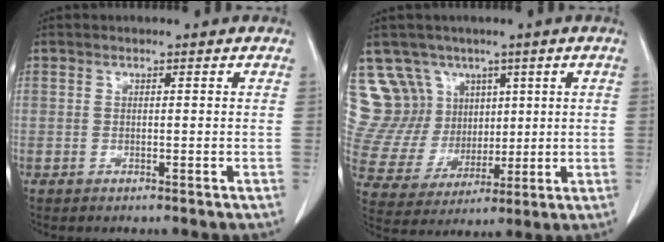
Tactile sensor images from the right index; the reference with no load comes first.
{"total": 12.4, "force": [6.6, 10.2, 2.2], "torque": [-0.067, 0.056, 0.148]}